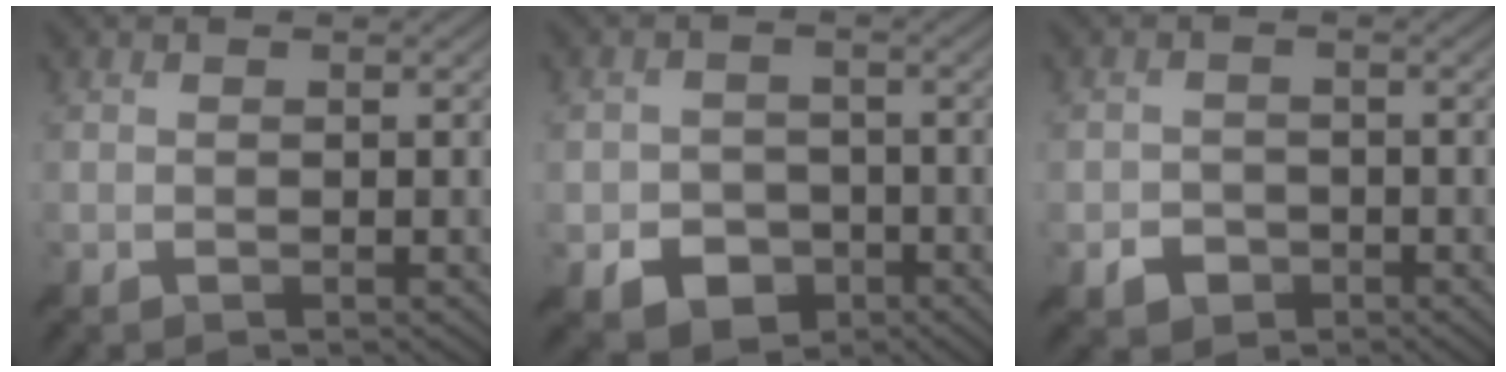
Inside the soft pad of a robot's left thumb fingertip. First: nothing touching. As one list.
[{"total": 4.9, "force": [-2.2, 3.9, 2.0], "torque": [-0.036, -0.006, -0.038]}, {"total": 2.5, "force": [-1.2, 2.0, 0.8], "torque": [-0.013, 0.001, -0.027]}]